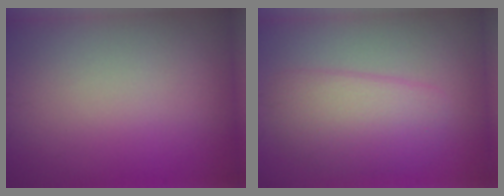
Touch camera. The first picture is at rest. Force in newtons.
{"total": 4.2, "press": 4.2, "slide": 0.2}